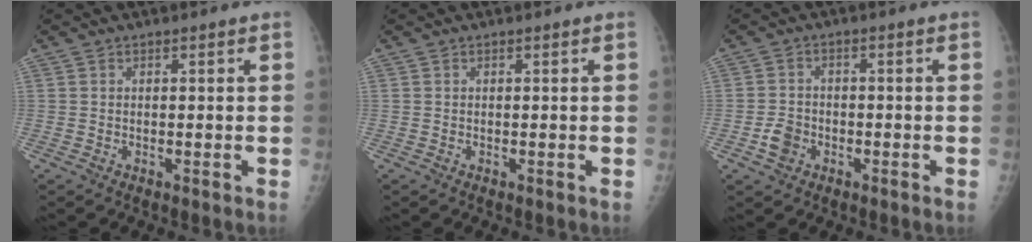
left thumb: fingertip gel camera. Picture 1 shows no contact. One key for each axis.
{"total": 0.0}
{"total": 3.9, "fx": -1.8, "fy": 3.1, "fz": 1.6, "tx": -0.020, "ty": 0.013, "tz": -0.031}